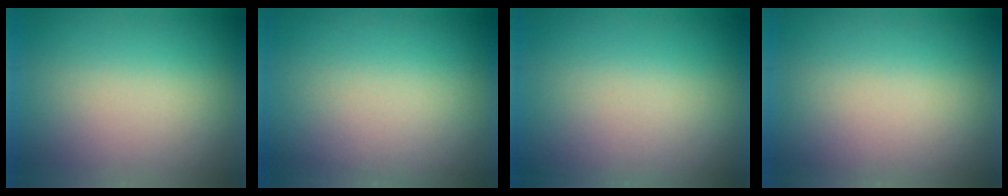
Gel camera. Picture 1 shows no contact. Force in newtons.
{"total": 2.6}
{"total": 2.5}
{"total": 1.4}